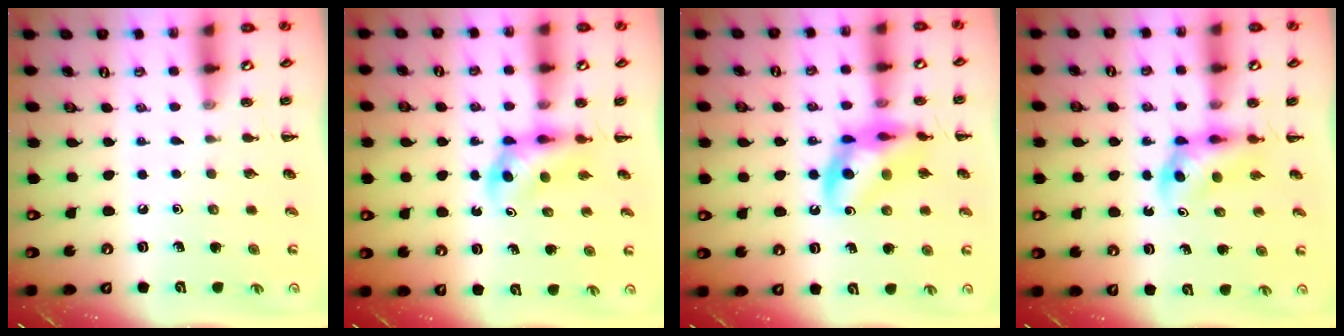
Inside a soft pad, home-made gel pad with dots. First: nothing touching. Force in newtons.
{"total": 3.7, "press": 3.6, "slide": 0.9}
{"total": 13.4, "press": 13.2, "slide": 2.5}
{"total": 3.7, "press": 3.6, "slide": 0.9}